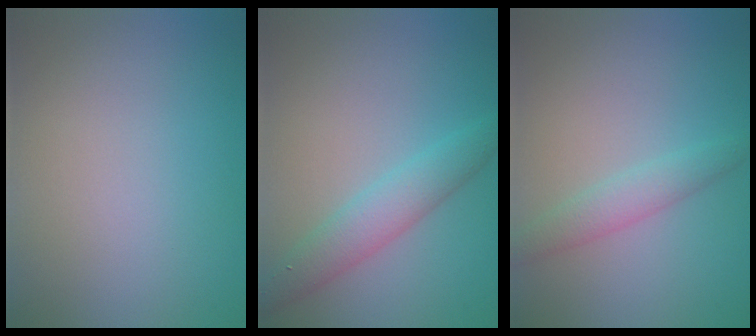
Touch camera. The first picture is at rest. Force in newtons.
{"total": 3.4, "press": 3.4, "slide": 0.1}
{"total": 2.0, "press": 2.0, "slide": 0.1}